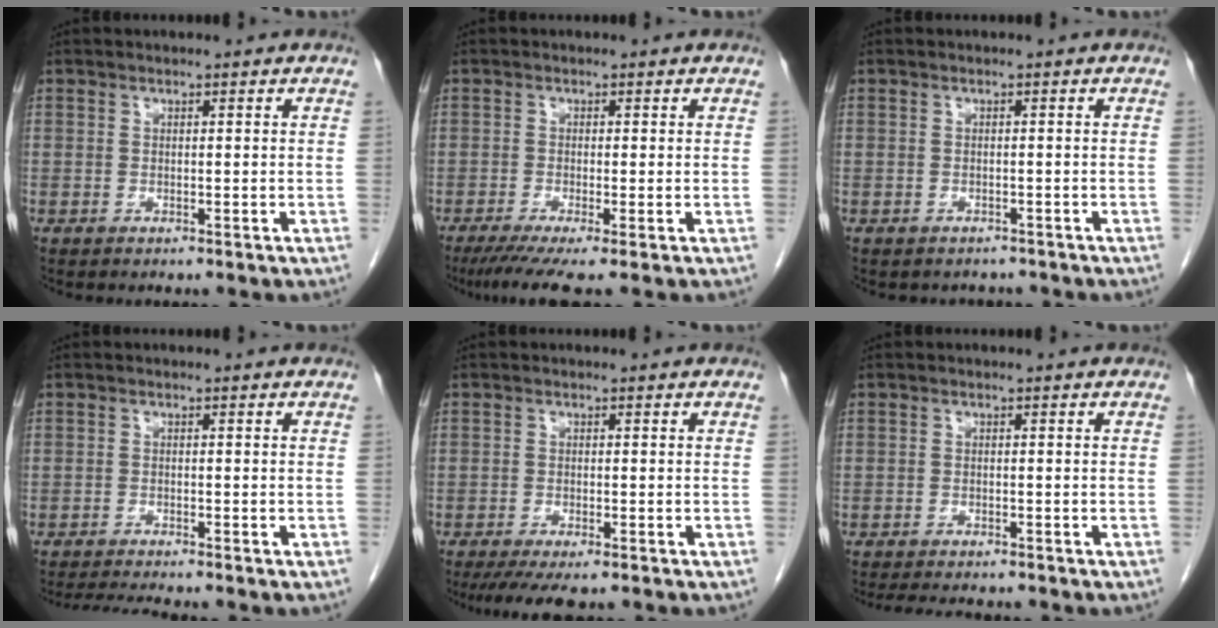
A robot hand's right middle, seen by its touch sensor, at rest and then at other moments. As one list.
[{"total": 5.3, "force": [-3.5, 0.0, 3.9], "torque": [-0.062, -0.016, -0.061]}, {"total": 2.6, "force": [-2.2, 1.2, 0.0], "torque": [-0.006, 0.001, -0.031]}, {"total": 4.4, "force": [-4.0, -0.4, 1.7], "torque": [-0.031, -0.016, -0.065]}, {"total": 6.9, "force": [-5.4, 1.5, 3.9], "torque": [-0.055, -0.013, -0.085]}, {"total": 6.4, "force": [-5.7, 1.4, 2.6], "torque": [-0.037, -0.009, -0.081]}]